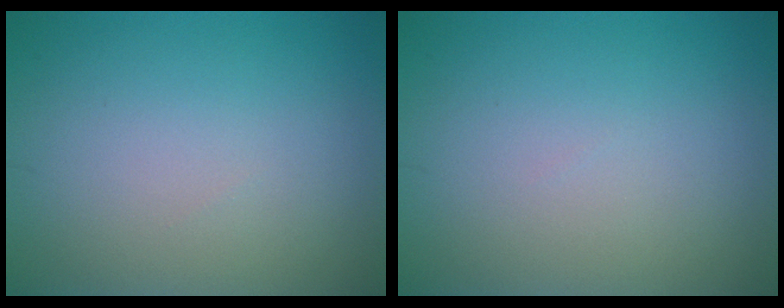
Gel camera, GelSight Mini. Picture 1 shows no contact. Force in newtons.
{"total": 0.0}